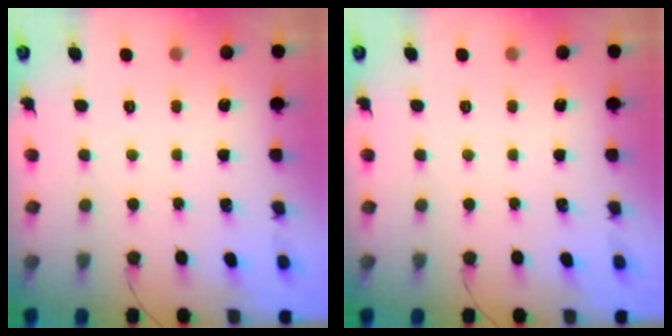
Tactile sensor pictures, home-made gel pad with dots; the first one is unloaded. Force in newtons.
{"total": 0.0}